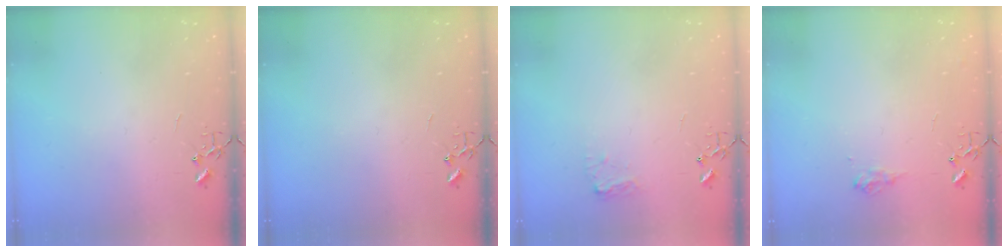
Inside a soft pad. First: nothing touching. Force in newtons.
{"total": 0.0}
{"total": 6.6, "press": 6.6, "slide": 0.2}
{"total": 8.0, "press": 8.0, "slide": 1.0}